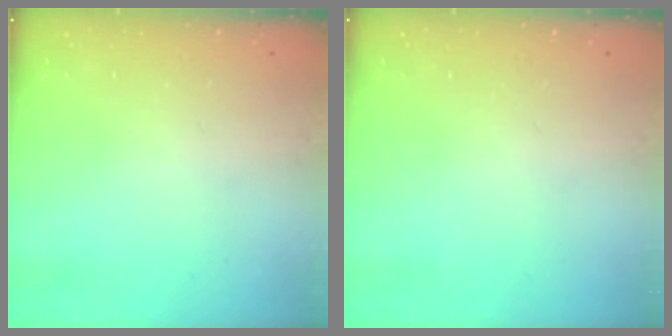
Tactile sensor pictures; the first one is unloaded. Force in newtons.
{"total": 0.0}